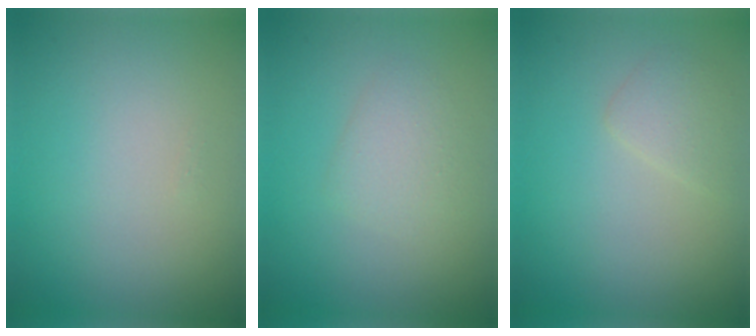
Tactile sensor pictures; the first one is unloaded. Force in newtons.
{"total": 2.1, "press": 2.1, "slide": 0.2}
{"total": 1.6, "press": 1.6, "slide": 0.1}